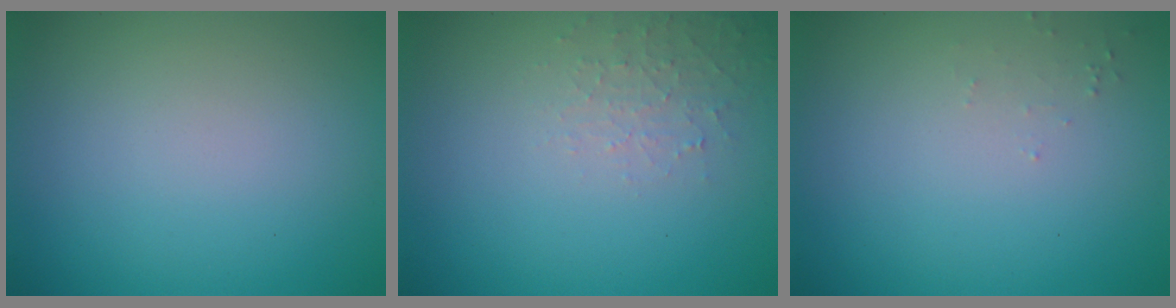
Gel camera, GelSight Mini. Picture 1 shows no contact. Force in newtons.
{"total": 1.8, "press": 1.8, "slide": 0.4}
{"total": 0.6, "press": 0.6, "slide": 0.2}